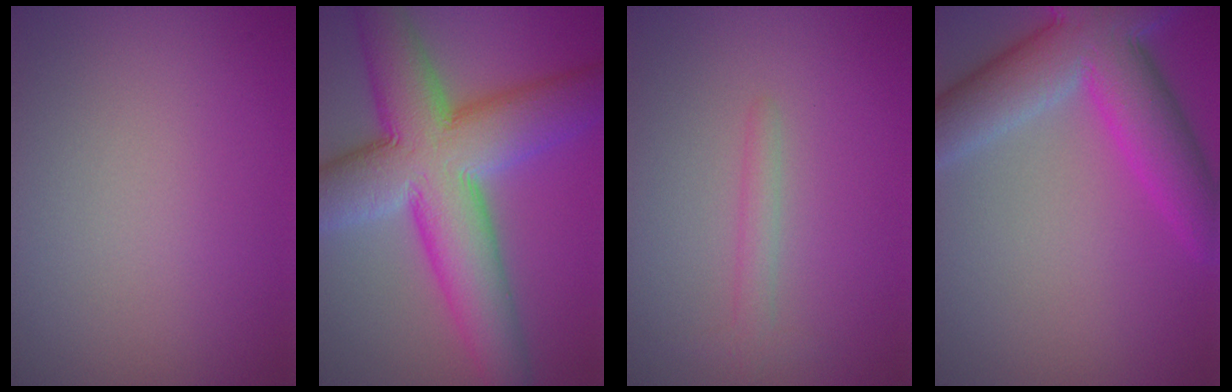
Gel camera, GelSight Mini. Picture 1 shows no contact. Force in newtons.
{"total": 13.0, "press": 13.0, "slide": 0.5}
{"total": 1.5, "press": 1.5, "slide": 0.1}
{"total": 9.4, "press": 9.4, "slide": 0.5}